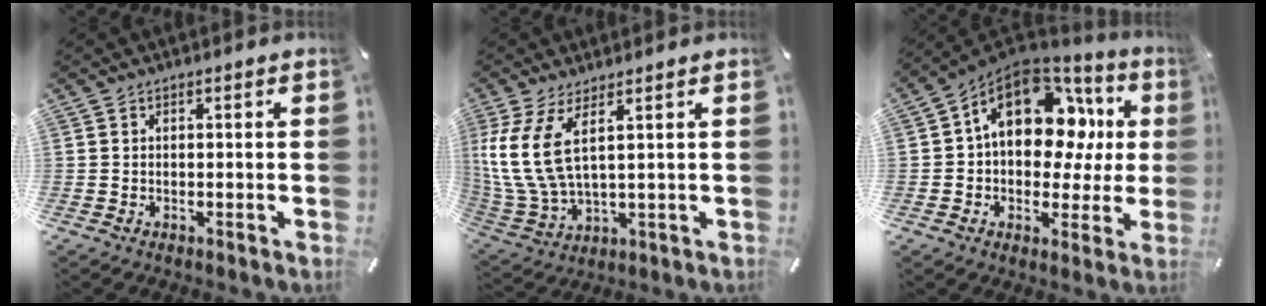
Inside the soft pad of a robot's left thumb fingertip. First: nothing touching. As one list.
[{"total": 10.5, "force": [4.0, 4.4, 8.7], "torque": [-0.219, -0.025, 0.074]}, {"total": 16.8, "force": [5.8, 11.0, 11.2], "torque": [-0.168, -0.031, 0.105]}]